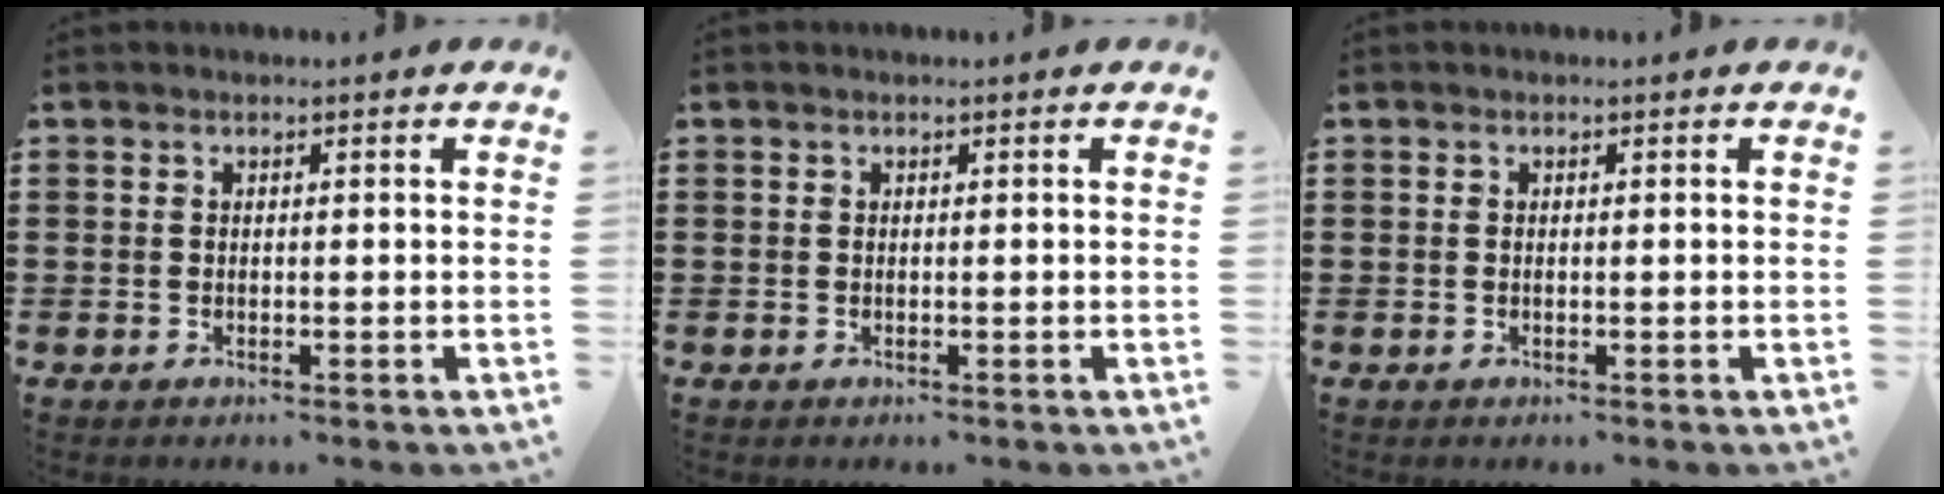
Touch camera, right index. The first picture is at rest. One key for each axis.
{"total": 0.0}
{"total": 0.0}